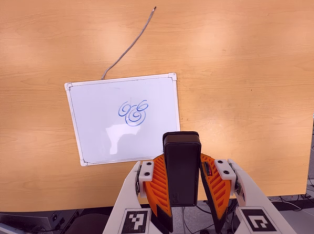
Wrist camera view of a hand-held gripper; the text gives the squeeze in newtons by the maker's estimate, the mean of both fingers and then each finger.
{"total": 8.2, "left": 6.6, "right": 9.9}